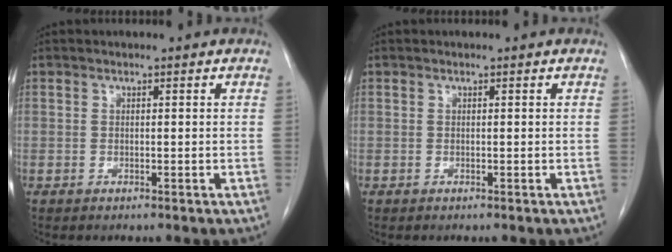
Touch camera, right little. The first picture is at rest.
{"total": 0.0}